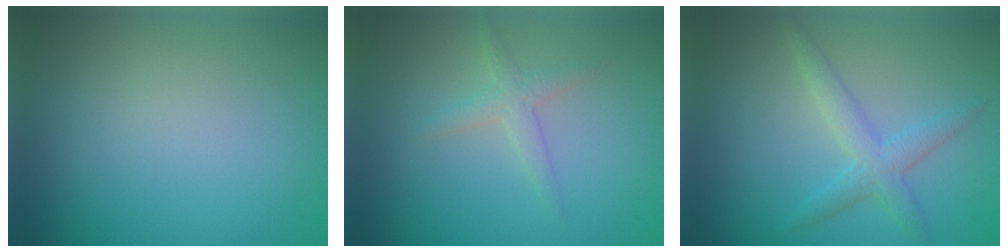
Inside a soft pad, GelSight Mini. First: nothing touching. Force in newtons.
{"total": 1.6, "press": 1.6, "slide": 0.1}
{"total": 2.5, "press": 2.5, "slide": 0.1}